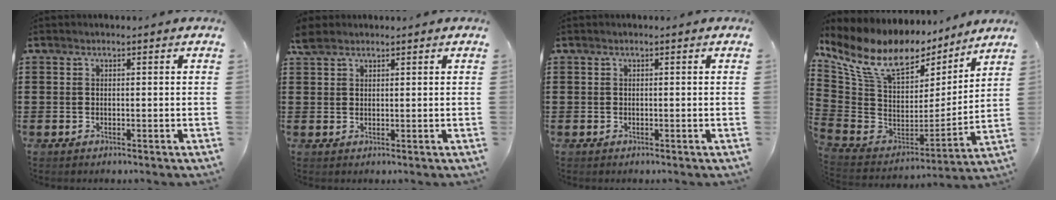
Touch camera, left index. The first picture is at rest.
{"total": 2.8, "force": [2.1, 1.3, 1.2], "torque": [-0.030, 0.007, 0.041]}
{"total": 0.0}
{"total": 11.9, "force": [8.0, 5.5, 6.9], "torque": [-0.172, -0.044, 0.143]}